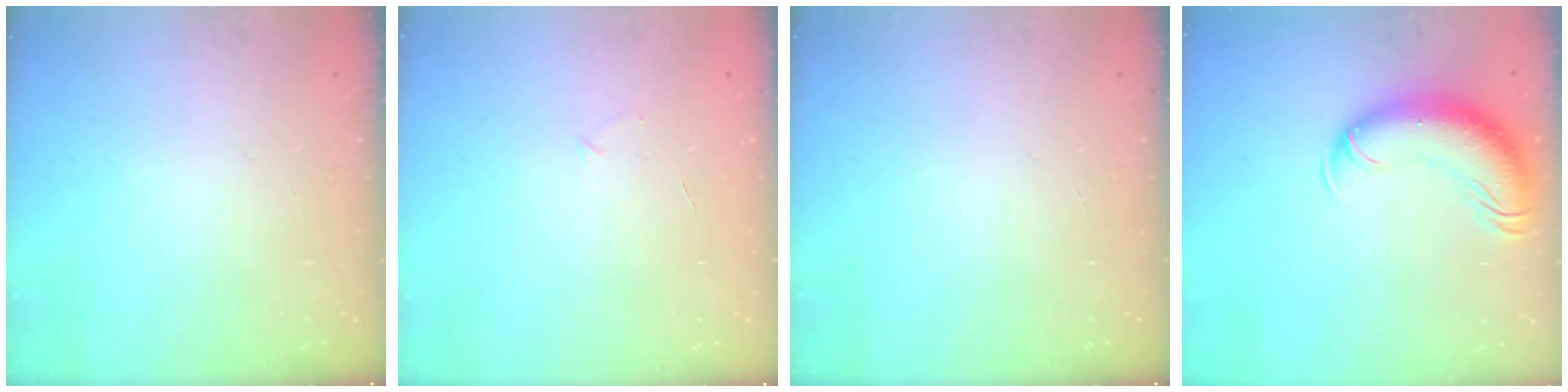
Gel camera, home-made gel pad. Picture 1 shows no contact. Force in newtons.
{"total": 4.2, "press": 4.1, "slide": 0.8}
{"total": 0.0}
{"total": 13.8, "press": 13.4, "slide": 3.2}